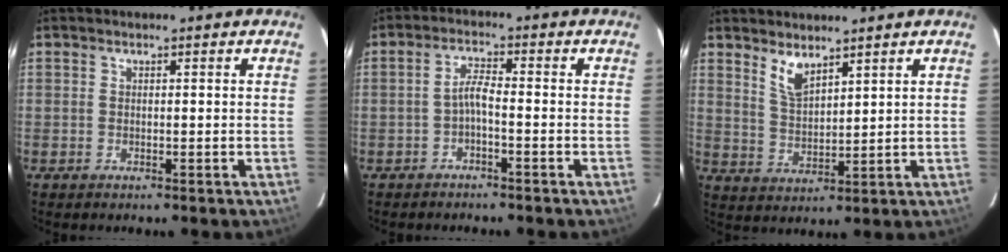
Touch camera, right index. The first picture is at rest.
{"total": 2.7, "force": [-1.5, 0.3, 2.2], "torque": [-0.050, 0.009, -0.031]}
{"total": 5.5, "force": [3.8, 1.8, 3.6], "torque": [-0.070, -0.002, 0.080]}